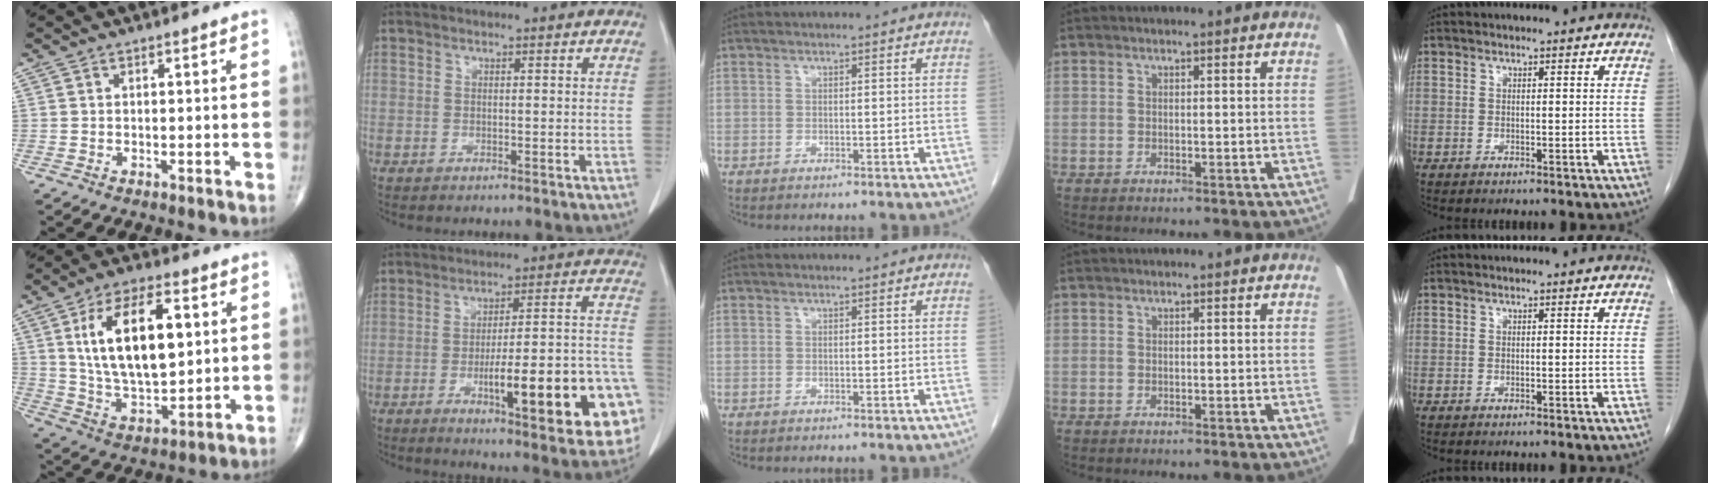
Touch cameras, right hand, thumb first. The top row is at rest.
{"thumb": {"total": 18.8, "force": [4.5, 9.2, 15.8], "torque": [-0.253, -0.011, 0.086]}, "index": {"total": 22.2, "force": [-7.1, 3.7, 20.7], "torque": [-0.198, 0.016, -0.084]}}